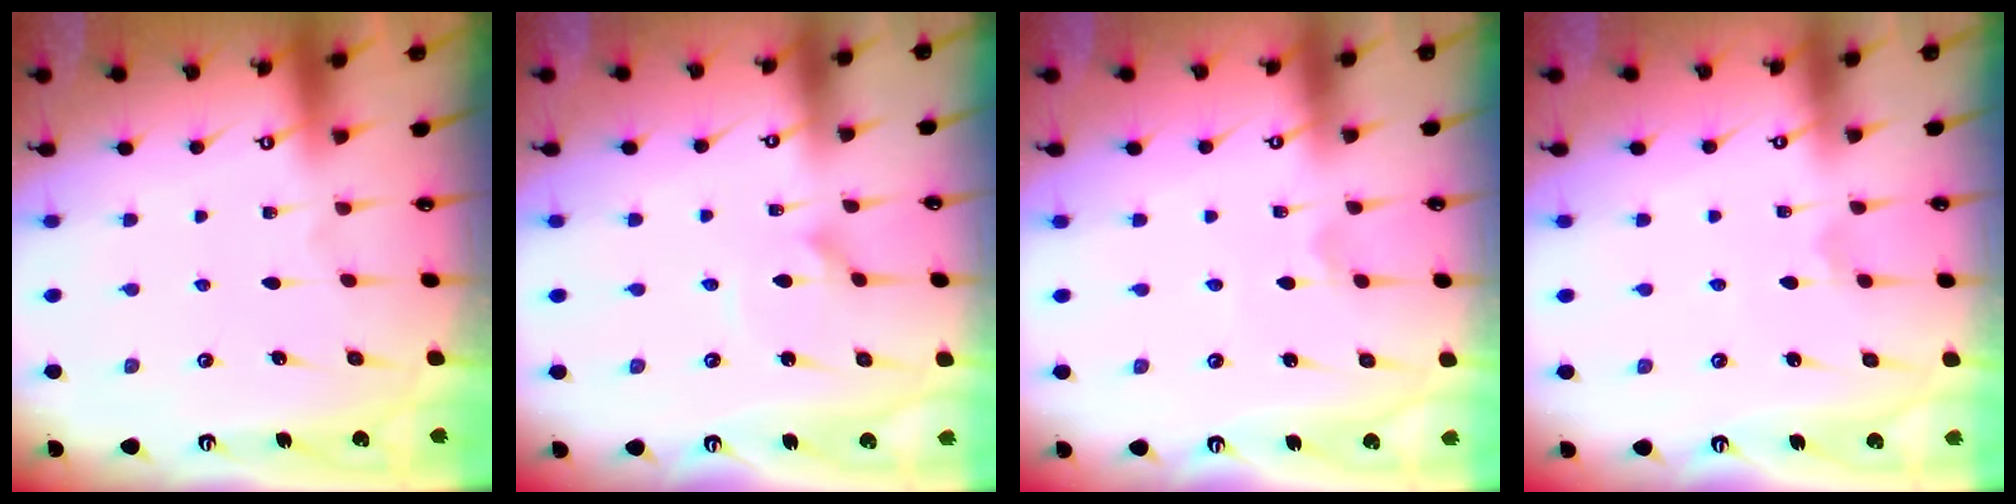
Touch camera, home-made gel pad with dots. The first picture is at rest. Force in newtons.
{"total": 1.6, "press": 1.6, "slide": 0.2}
{"total": 1.4, "press": 1.4, "slide": 0.1}
{"total": 2.0, "press": 2.0, "slide": 0.2}